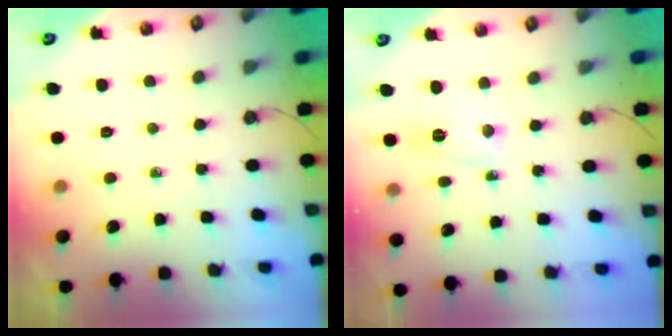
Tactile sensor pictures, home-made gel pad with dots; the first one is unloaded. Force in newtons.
{"total": 4.8, "press": 4.8, "slide": 0.3}